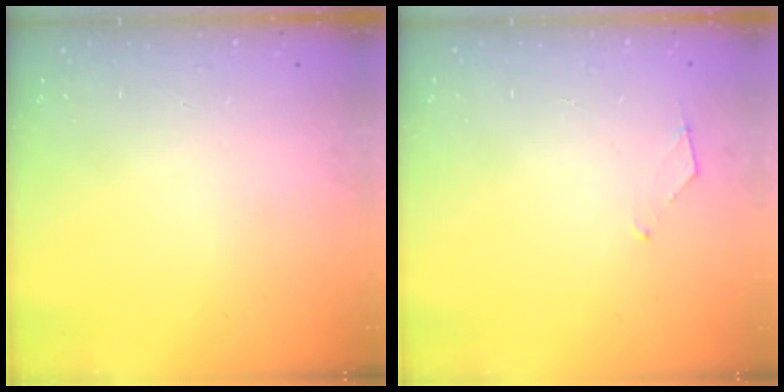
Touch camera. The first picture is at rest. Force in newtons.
{"total": 4.4, "press": 4.4, "slide": 0.8}